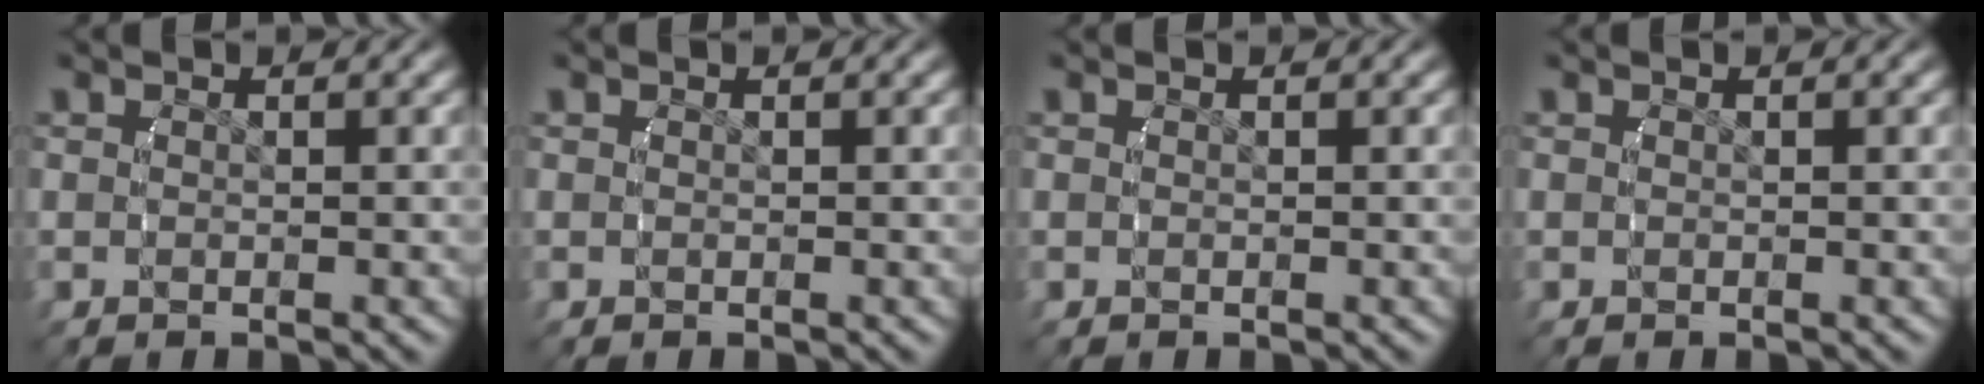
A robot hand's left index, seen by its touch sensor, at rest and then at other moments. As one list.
[{"total": 0.0}, {"total": 0.0}, {"total": 0.0}]